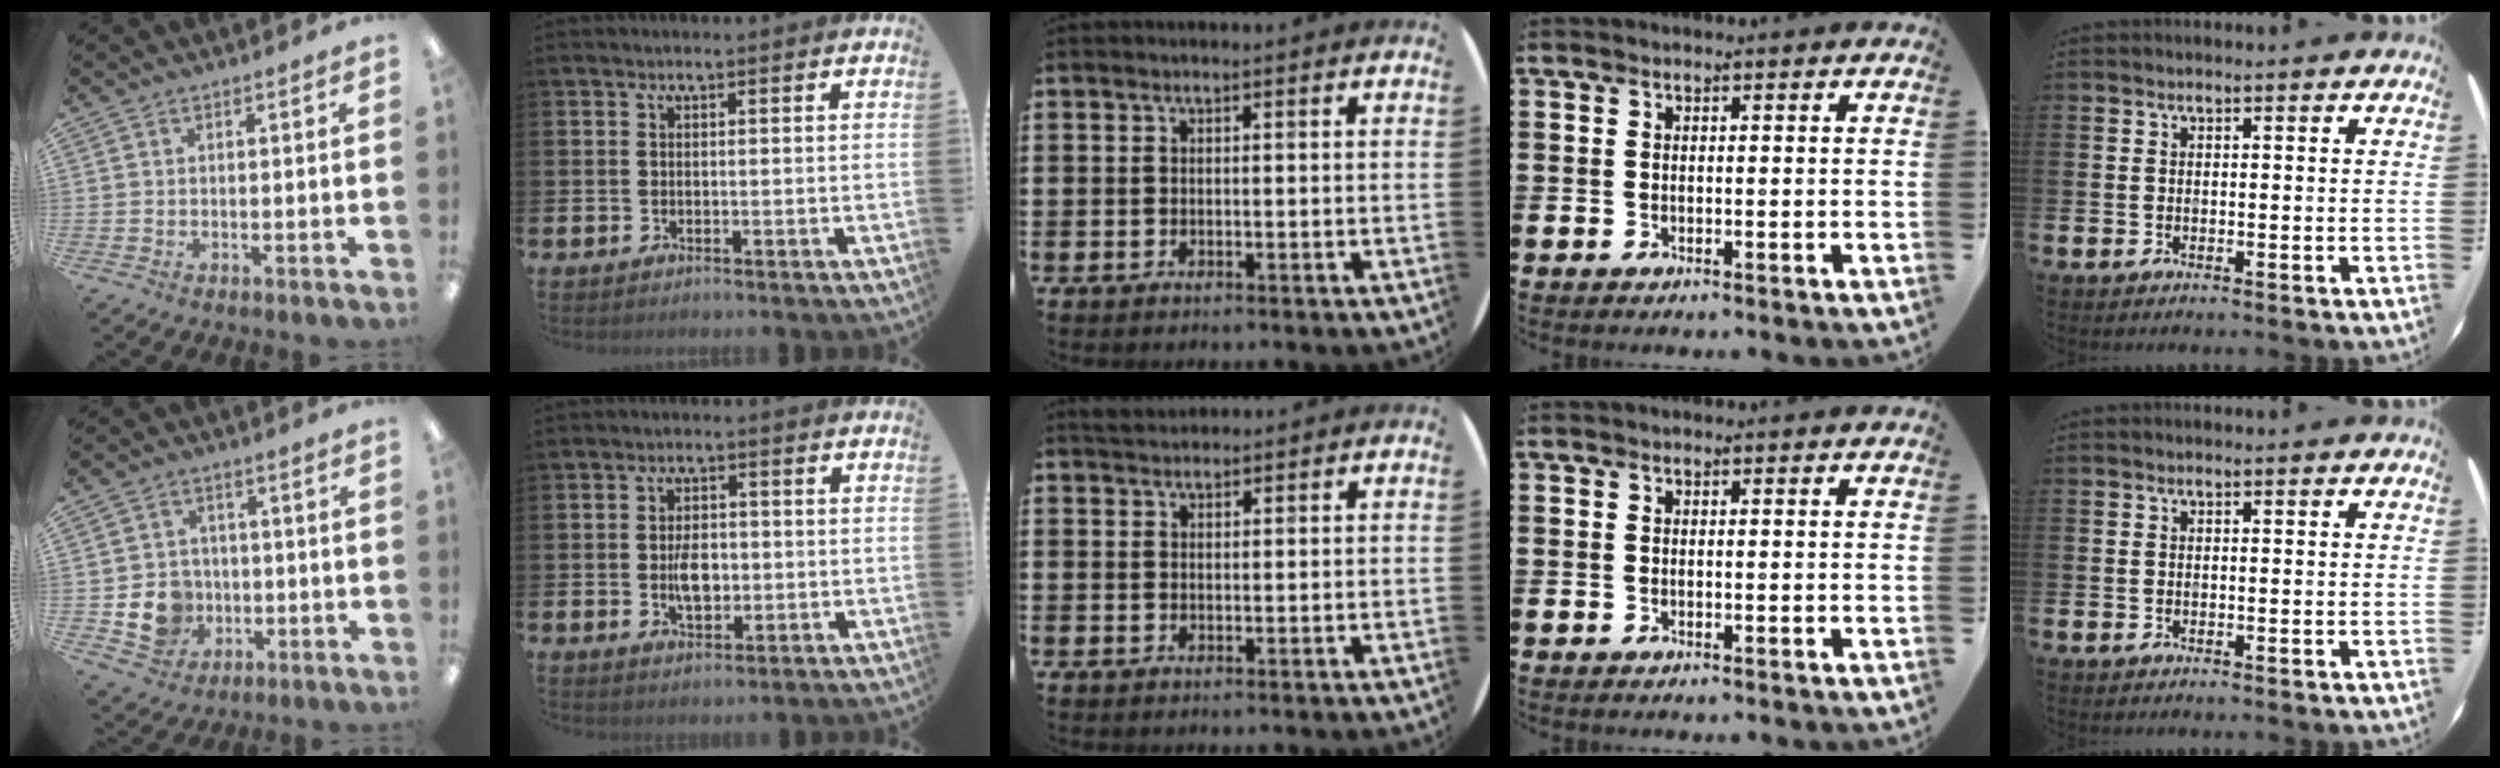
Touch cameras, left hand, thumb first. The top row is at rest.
{"thumb": {"total": 8.9, "force": [-2.1, 8.0, 3.2], "torque": [-0.073, 0.014, -0.030]}, "index": {"total": 4.6, "force": [-0.4, 2.7, 3.7], "torque": [-0.055, 0.000, -0.010]}, "middle": {"total": 1.6, "force": [1.6, 0.4, 0.2], "torque": [-0.007, 0.004, 0.030]}}